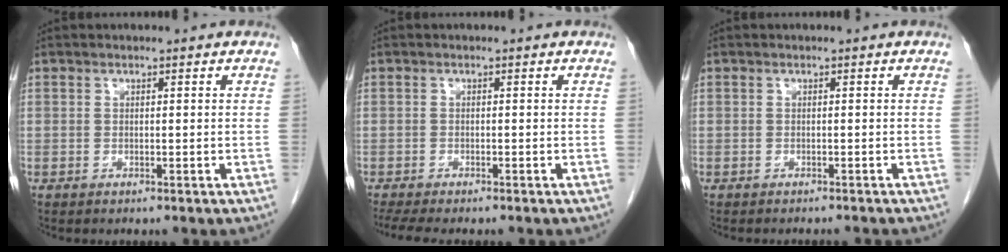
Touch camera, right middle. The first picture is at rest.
{"total": 5.9, "force": [-4.9, 1.0, 3.0], "torque": [-0.045, -0.011, -0.077]}
{"total": 4.0, "force": [-3.8, 0.5, 1.2], "torque": [-0.015, -0.010, -0.043]}